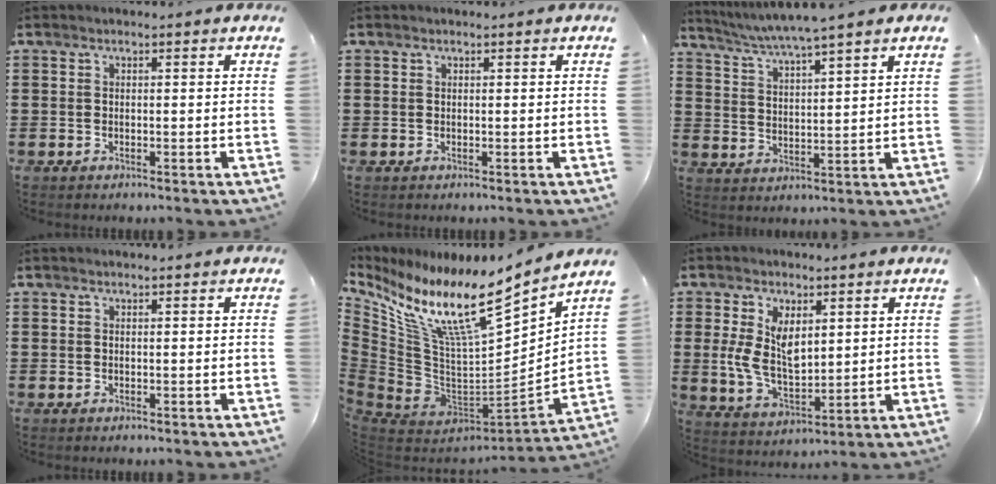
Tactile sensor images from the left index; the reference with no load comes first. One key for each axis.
{"total": 0.0}
{"total": 4.6, "fx": 4.1, "fy": -0.9, "fz": 1.9, "tx": -0.053, "ty": -0.024, "tz": 0.067}
{"total": 0.0}
{"total": 13.8, "fx": 9.8, "fy": 2.8, "fz": 9.3, "tx": -0.192, "ty": -0.081, "tz": 0.165}
{"total": 8.0, "fx": 2.3, "fy": 4.6, "fz": 6.2, "tx": -0.133, "ty": 0.002, "tz": 0.040}